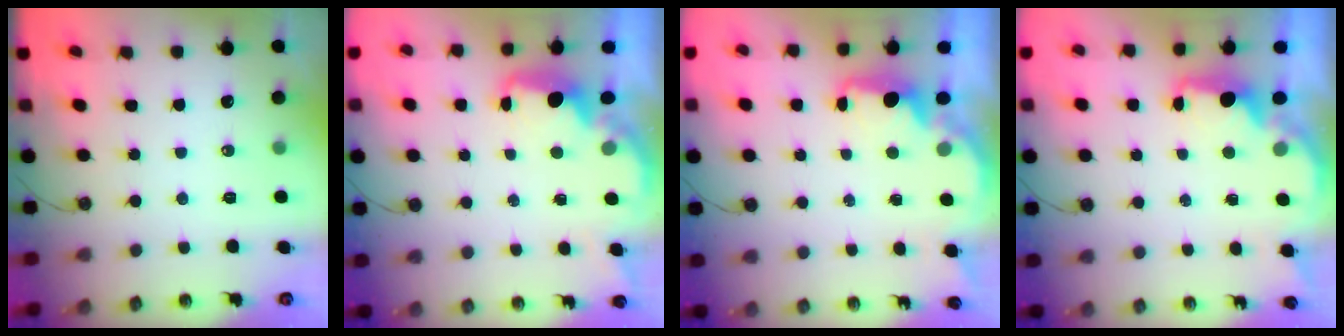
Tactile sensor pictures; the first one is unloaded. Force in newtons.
{"total": 2.1, "press": 2.0, "slide": 0.7}
{"total": 2.0, "press": 1.9, "slide": 0.6}
{"total": 2.4, "press": 2.3, "slide": 0.8}